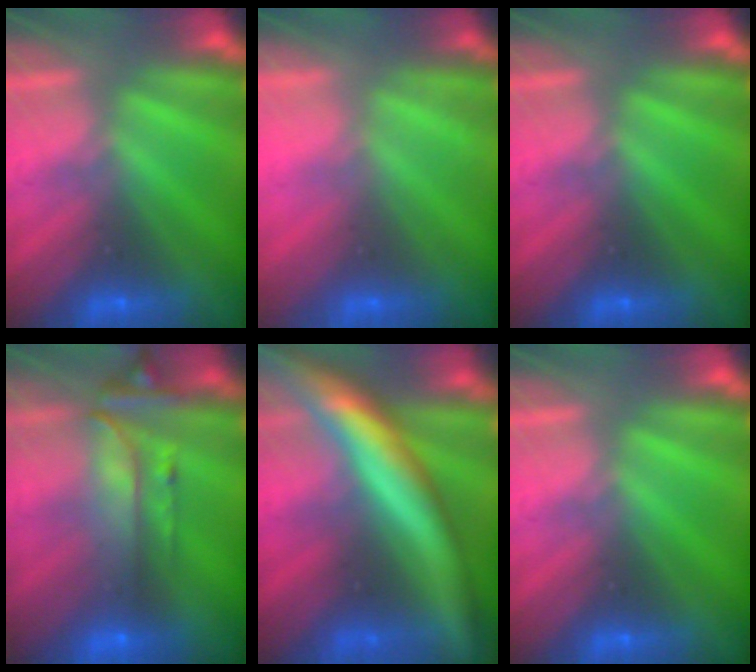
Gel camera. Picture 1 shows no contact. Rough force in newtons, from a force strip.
{"total": 2.2}
{"total": 0.0}
{"total": 6.8}
{"total": 8.7}
{"total": 0.0}